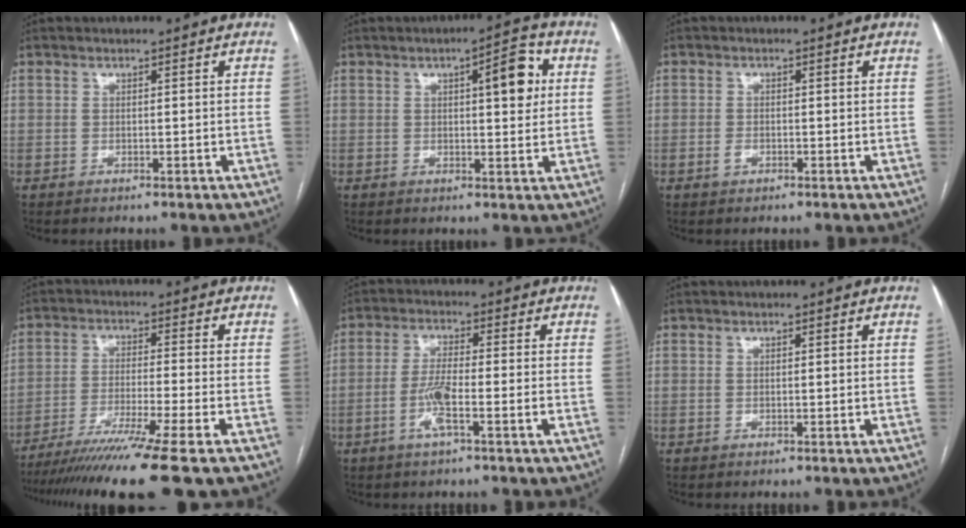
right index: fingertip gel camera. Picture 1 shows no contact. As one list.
[{"total": 7.1, "force": [1.9, 1.8, 6.6], "torque": [-0.087, 0.012, 0.022]}, {"total": 1.3, "force": [-0.6, 0.9, 0.7], "torque": [-0.012, 0.003, -0.008]}, {"total": 15.5, "force": [-12.2, -2.2, 9.4], "torque": [-0.150, -0.050, -0.196]}, {"total": 5.3, "force": [-2.1, 0.2, 4.9], "torque": [-0.100, -0.002, -0.043]}, {"total": 0.0}]